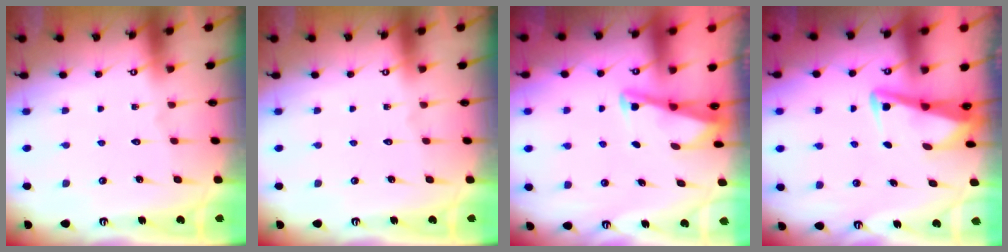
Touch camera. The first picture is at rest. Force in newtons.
{"total": 0.0}
{"total": 2.9, "press": 2.9, "slide": 0.3}
{"total": 3.7, "press": 3.6, "slide": 0.4}